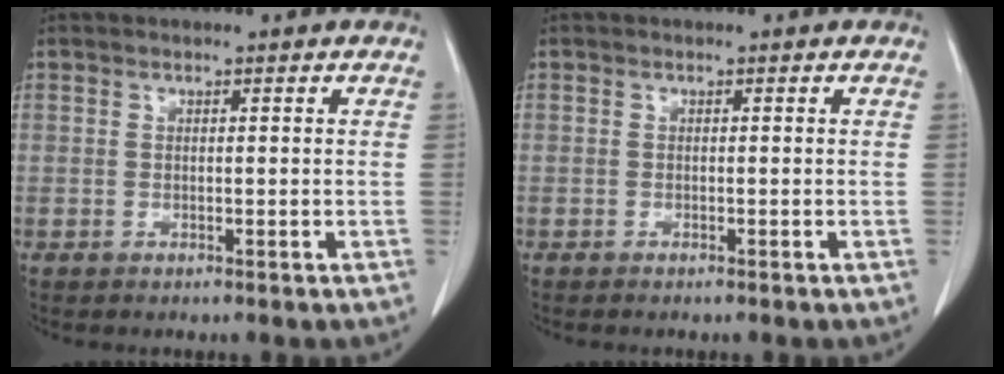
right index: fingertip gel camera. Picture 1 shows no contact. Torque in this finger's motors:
{"motor_torque": [0.04, -0.04, -0.01, 0.01]}